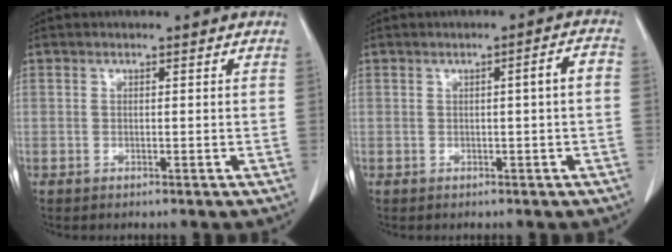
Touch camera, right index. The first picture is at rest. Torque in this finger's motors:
{"motor_torque": [0.38, 0.08, 0.28, 0.01]}